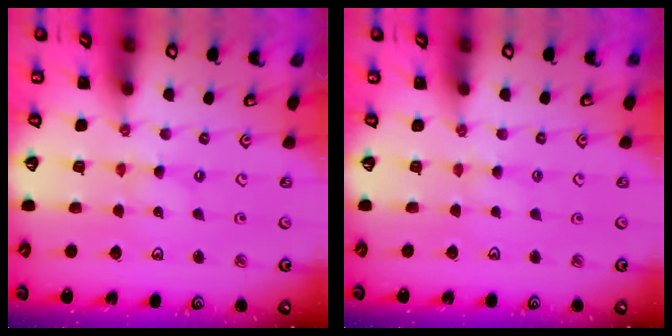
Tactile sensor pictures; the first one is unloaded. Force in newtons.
{"total": 1.8, "press": 1.8, "slide": 0.3}